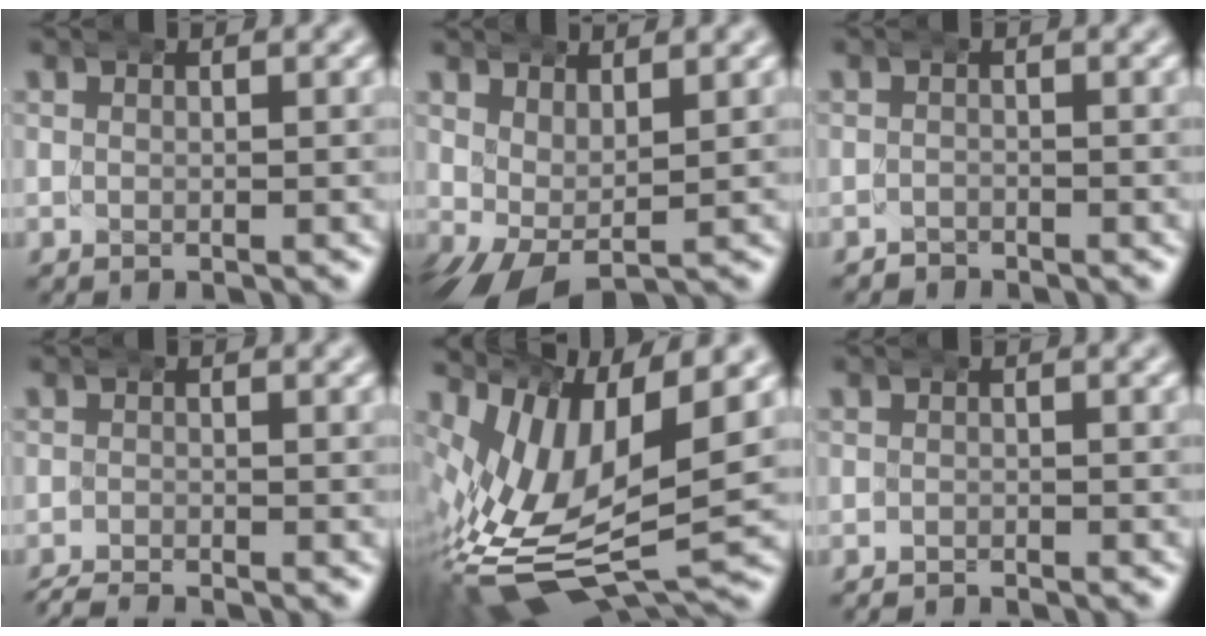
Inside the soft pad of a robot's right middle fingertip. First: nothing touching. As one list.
[{"total": 4.0, "force": [-1.3, 2.9, 2.4], "torque": [-0.063, -0.026, -0.013]}, {"total": 1.4, "force": [-1.3, 0.6, -0.5], "torque": [0.002, 0.001, -0.024]}, {"total": 3.1, "force": [-3.0, 0.8, 0.2], "torque": [-0.008, -0.009, -0.047]}, {"total": 10.0, "force": [-2.4, 6.1, 7.6], "torque": [-0.165, -0.032, -0.025]}, {"total": 2.0, "force": [-1.9, 0.3, -0.4], "torque": [0.007, -0.003, -0.032]}]